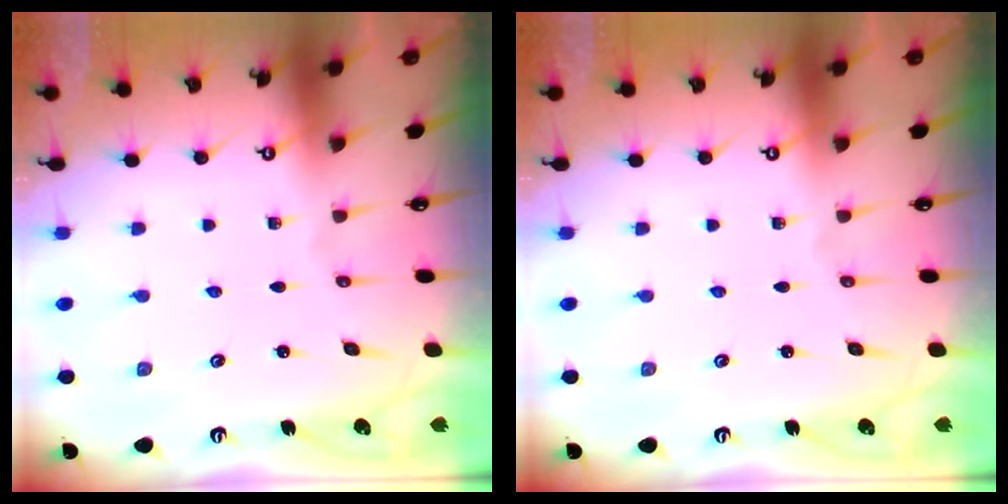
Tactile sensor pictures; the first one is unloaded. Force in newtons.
{"total": 0.0}